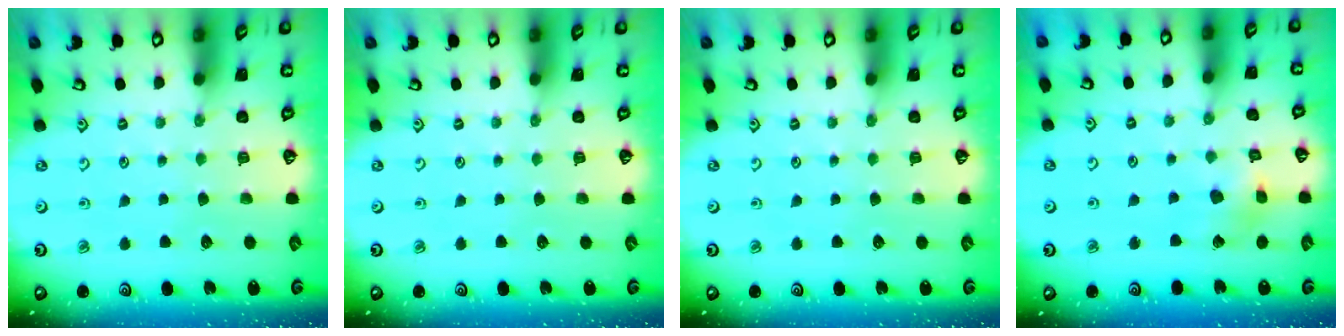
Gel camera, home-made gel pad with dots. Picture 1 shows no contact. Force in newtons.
{"total": 0.0}
{"total": 0.0}
{"total": 7.8, "press": 7.7, "slide": 1.0}